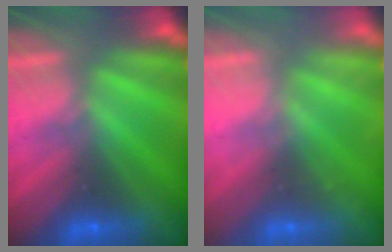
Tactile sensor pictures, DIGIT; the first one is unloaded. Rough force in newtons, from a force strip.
{"total": 2.0}